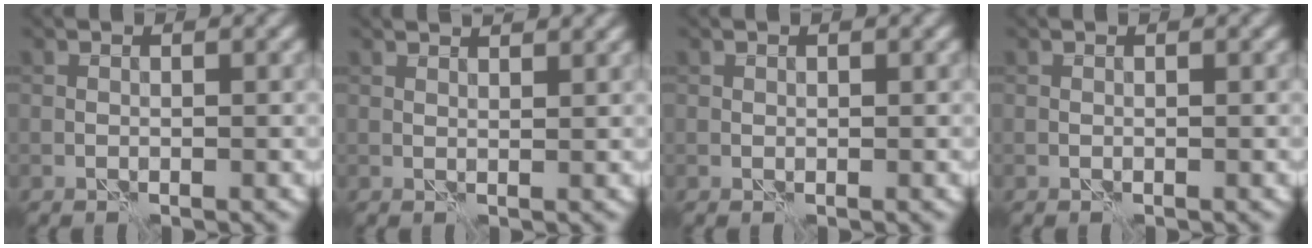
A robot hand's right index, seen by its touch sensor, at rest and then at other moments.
{"total": 2.6, "force": [2.2, 0.6, 1.2], "torque": [-0.012, 0.003, 0.014]}
{"total": 0.0}
{"total": 0.0}